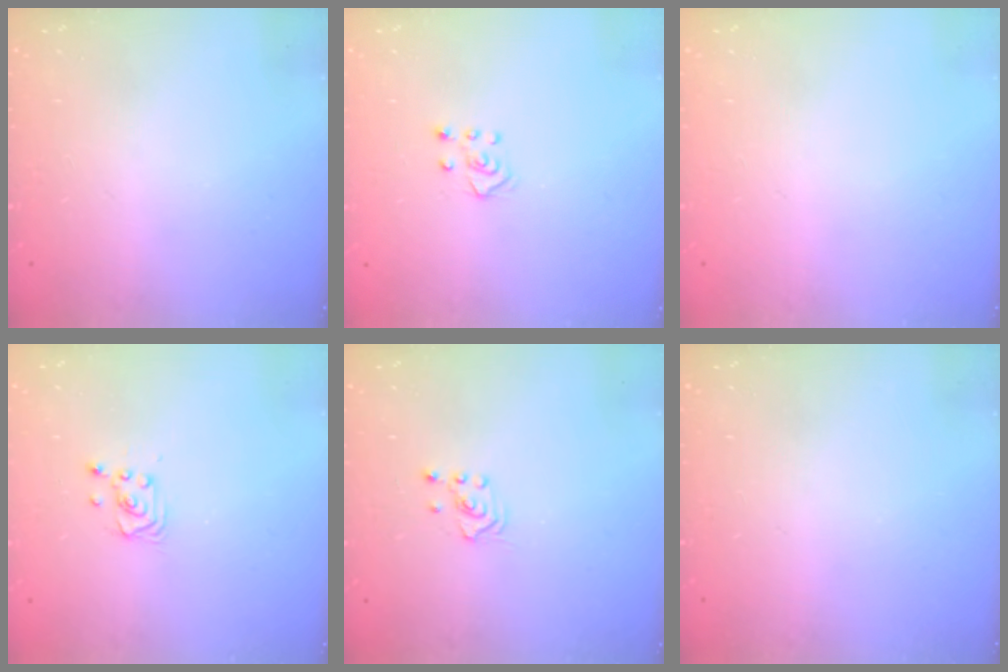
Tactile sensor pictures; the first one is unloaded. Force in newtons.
{"total": 4.3, "press": 4.2, "slide": 0.5}
{"total": 0.0}
{"total": 2.6, "press": 2.6, "slide": 0.2}
{"total": 2.0, "press": 2.0, "slide": 0.3}
{"total": 0.0}